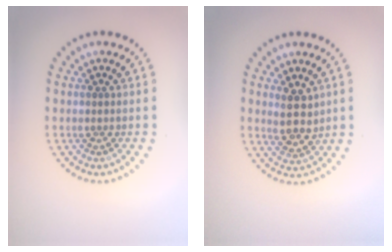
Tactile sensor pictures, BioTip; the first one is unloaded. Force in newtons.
{"total": 2.9, "press": 2.6, "slide": 1.4}